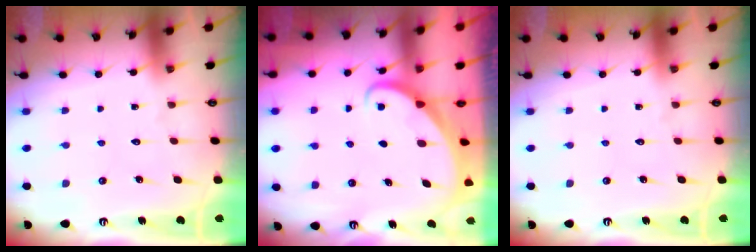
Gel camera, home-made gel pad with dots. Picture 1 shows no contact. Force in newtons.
{"total": 2.0, "press": 2.0, "slide": 0.2}
{"total": 0.0}